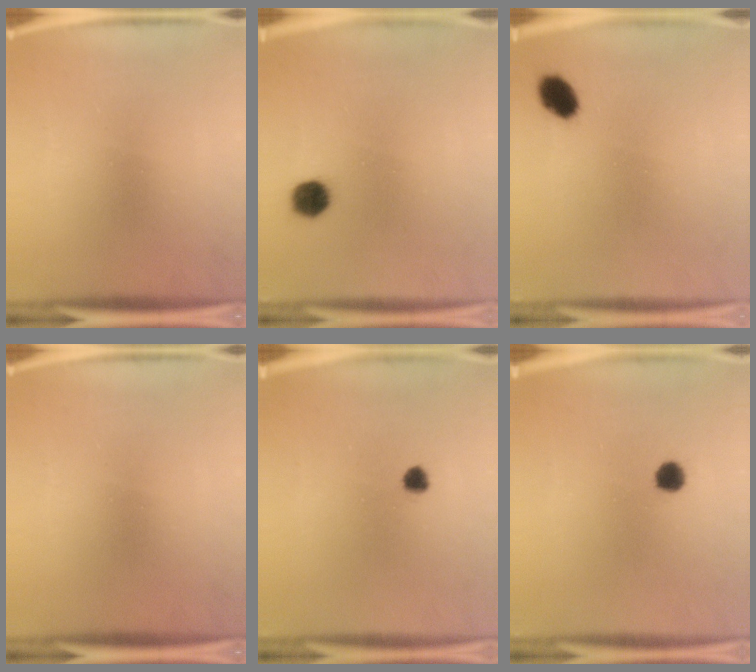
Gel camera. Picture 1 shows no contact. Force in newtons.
{"total": 4.7}
{"total": 4.7}
{"total": 0.0}
{"total": 1.9}
{"total": 3.0}